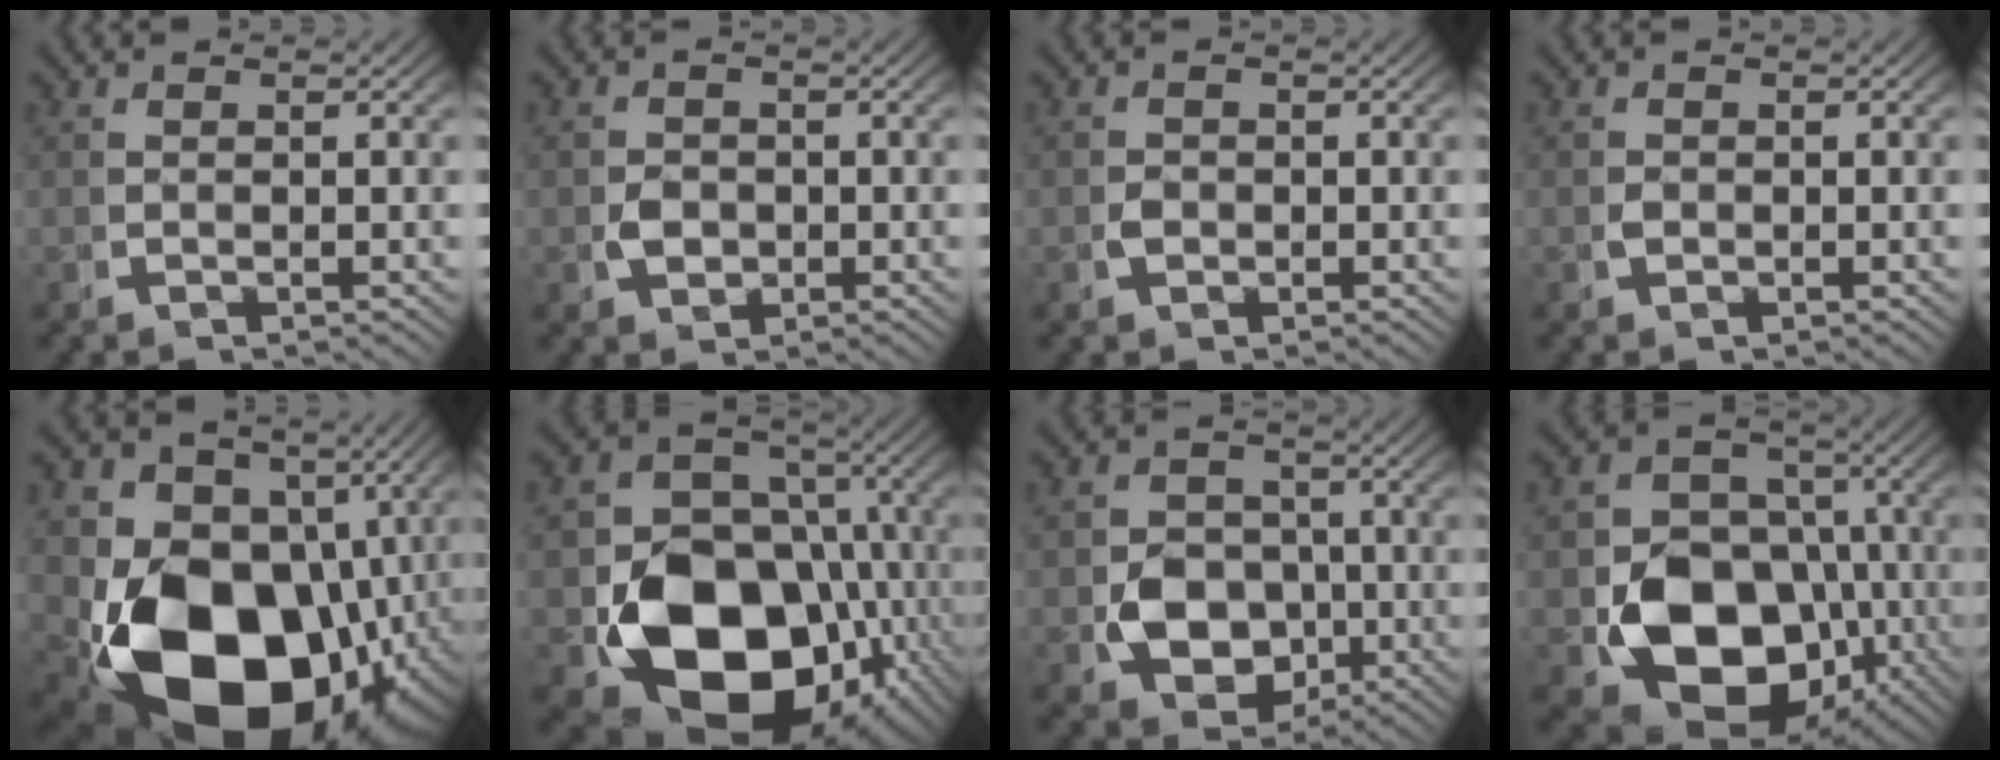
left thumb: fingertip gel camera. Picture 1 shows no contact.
{"total": 2.3, "force": [-0.4, 2.0, 1.1], "torque": [-0.018, -0.012, 0.001]}
{"total": 1.0, "force": [-0.4, 0.9, 0.3], "torque": [-0.010, -0.010, -0.004]}
{"total": 0.6, "force": [-0.2, 0.5, 0.2], "torque": [-0.010, -0.009, 0.000]}
{"total": 22.7, "force": [-4.6, 16.2, 15.3], "torque": [-0.287, -0.110, -0.037]}
{"total": 20.4, "force": [-5.4, 14.4, 13.4], "torque": [-0.230, -0.083, -0.051]}
{"total": 9.3, "force": [-1.7, 7.9, 4.7], "torque": [-0.090, -0.046, -0.014]}
{"total": 15.1, "force": [-4.0, 11.6, 8.8], "torque": [-0.166, -0.077, -0.037]}